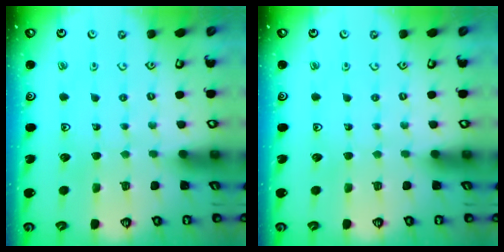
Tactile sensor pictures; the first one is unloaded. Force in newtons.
{"total": 0.0}